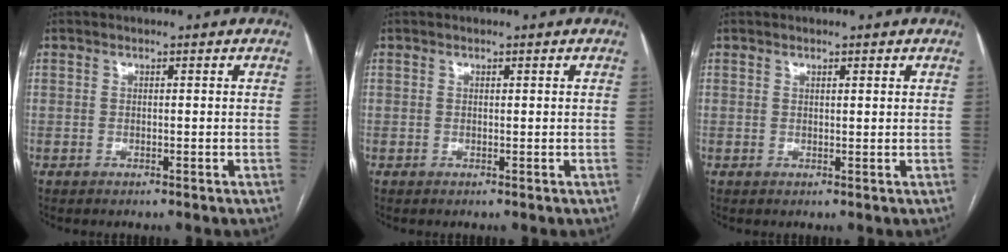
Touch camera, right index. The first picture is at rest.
{"total": 0.0}
{"total": 0.8, "force": [0.6, 0.0, 0.6], "torque": [-0.010, 0.001, 0.009]}